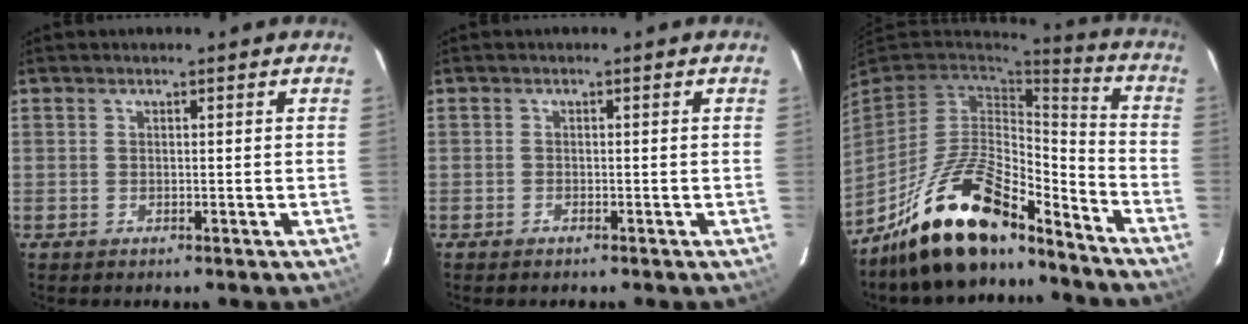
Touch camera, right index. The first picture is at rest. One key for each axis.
{"total": 0.6, "fx": -0.6, "fy": 0.3, "fz": 0.1, "tx": -0.004, "ty": 0.001, "tz": -0.012}
{"total": 20.8, "fx": -15.5, "fy": 7.0, "fz": 12.0, "tx": -0.239, "ty": -0.006, "tz": -0.265}